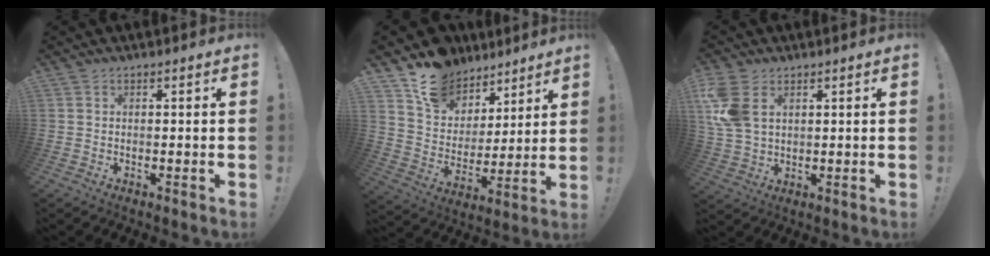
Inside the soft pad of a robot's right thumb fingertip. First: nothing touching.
{"total": 14.8, "force": [10.6, 9.8, 3.6], "torque": [-0.057, -0.076, 0.204]}
{"total": 10.4, "force": [3.8, 6.8, 7.0], "torque": [-0.149, -0.006, 0.075]}